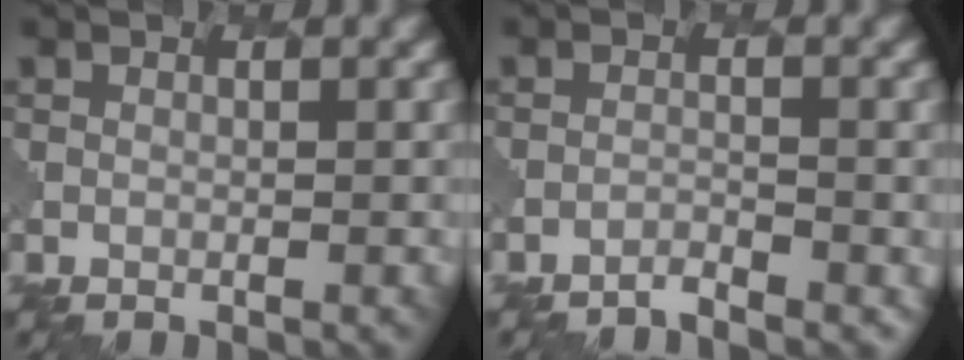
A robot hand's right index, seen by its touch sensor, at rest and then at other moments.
{"total": 1.2, "force": [-0.8, -0.4, -0.9], "torque": [0.008, 0.001, -0.022]}